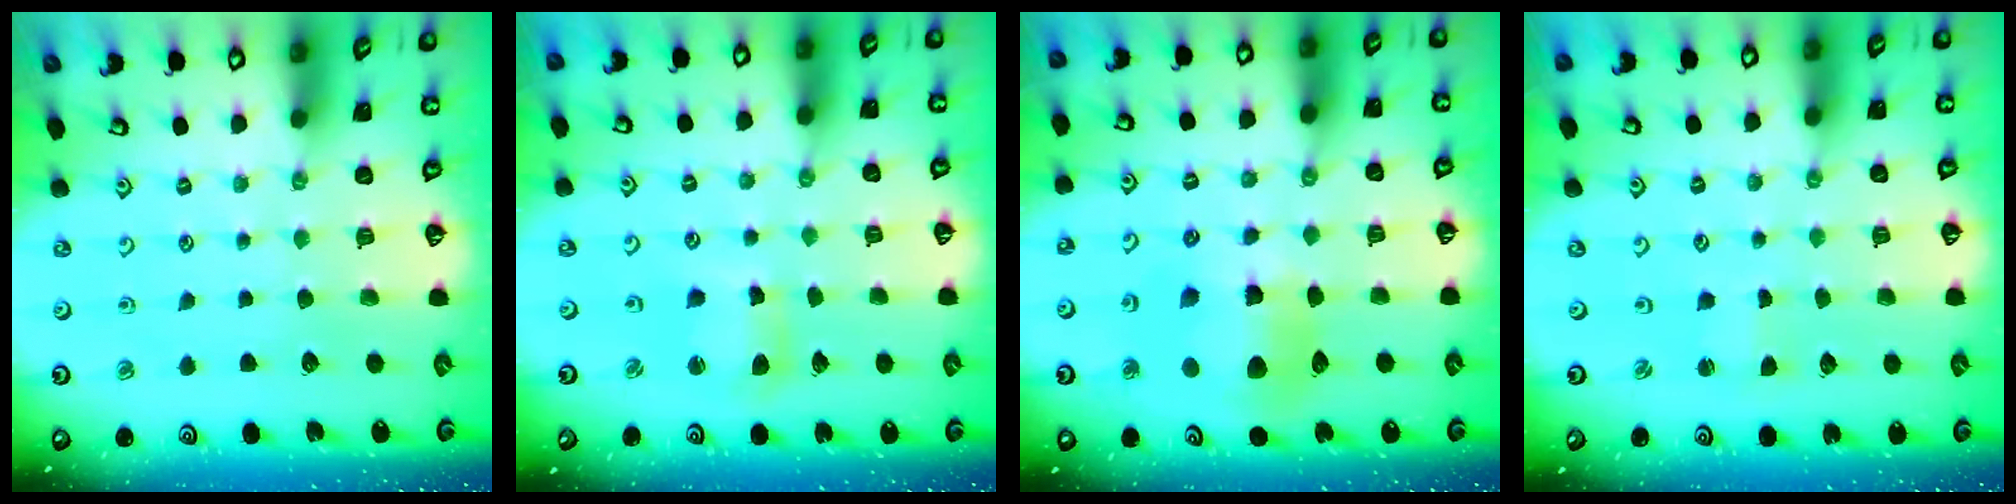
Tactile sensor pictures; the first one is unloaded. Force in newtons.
{"total": 5.7, "press": 5.6, "slide": 0.8}
{"total": 12.8, "press": 12.7, "slide": 2.0}
{"total": 1.1, "press": 1.1, "slide": 0.2}